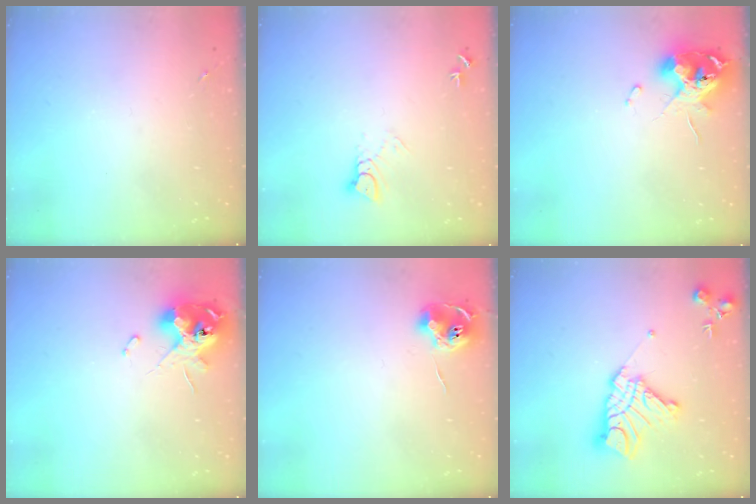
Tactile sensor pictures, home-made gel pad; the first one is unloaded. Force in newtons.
{"total": 4.7, "press": 4.7, "slide": 0.2}
{"total": 11.2, "press": 11.2, "slide": 1.3}
{"total": 12.4, "press": 12.2, "slide": 1.8}
{"total": 8.7, "press": 8.7, "slide": 0.4}
{"total": 16.4, "press": 16.3, "slide": 1.4}